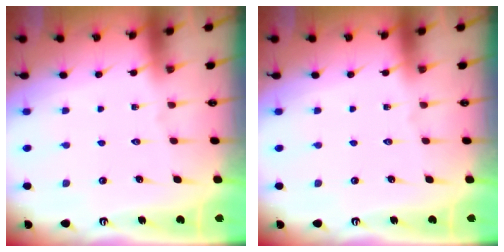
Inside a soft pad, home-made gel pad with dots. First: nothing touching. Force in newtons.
{"total": 0.0}